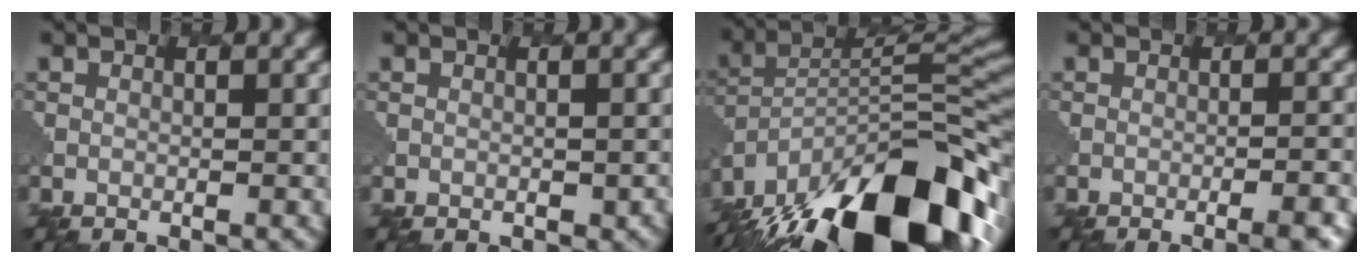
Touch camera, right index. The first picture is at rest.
{"total": 1.5, "force": [-0.8, 1.0, 0.8], "torque": [-0.010, 0.002, -0.007]}
{"total": 17.4, "force": [-12.1, 6.7, 10.6], "torque": [-0.174, 0.013, -0.205]}
{"total": 4.6, "force": [-3.0, 1.5, 3.2], "torque": [-0.023, 0.013, -0.034]}